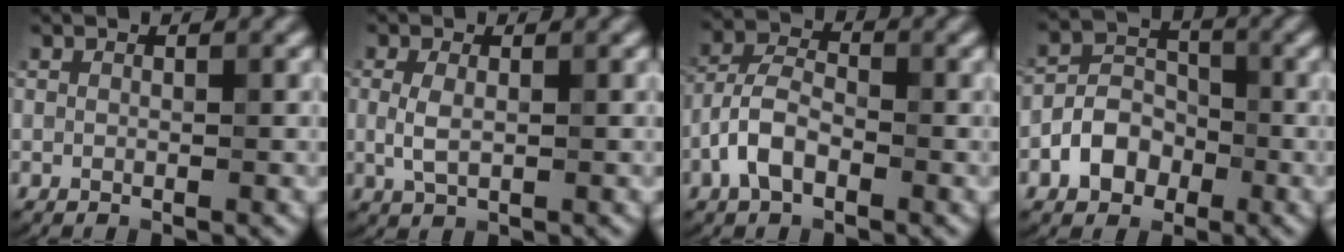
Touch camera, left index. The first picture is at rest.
{"total": 2.1, "force": [0.1, 1.1, 1.8], "torque": [-0.043, -0.001, 0.003]}
{"total": 4.0, "force": [-1.9, 2.2, 2.8], "torque": [-0.055, 0.010, -0.049]}
{"total": 4.1, "force": [-1.8, 3.1, 2.0], "torque": [-0.031, 0.006, -0.035]}